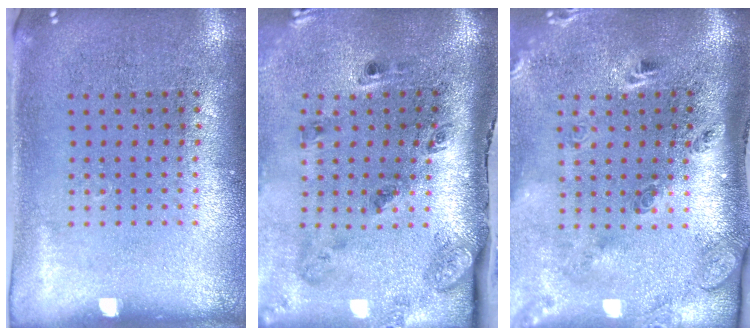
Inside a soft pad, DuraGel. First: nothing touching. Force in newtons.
{"total": 2.9, "press": 1.8, "slide": 2.3}
{"total": 3.0, "press": 1.9, "slide": 2.2}